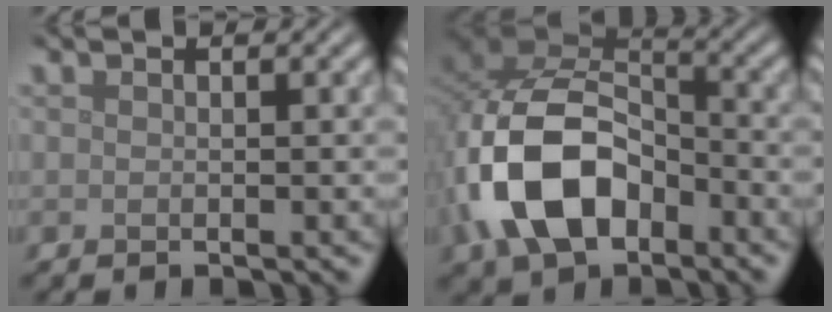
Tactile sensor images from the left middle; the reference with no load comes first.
{"total": 10.6, "force": [-3.7, 6.6, 7.4], "torque": [-0.162, 0.007, -0.075]}